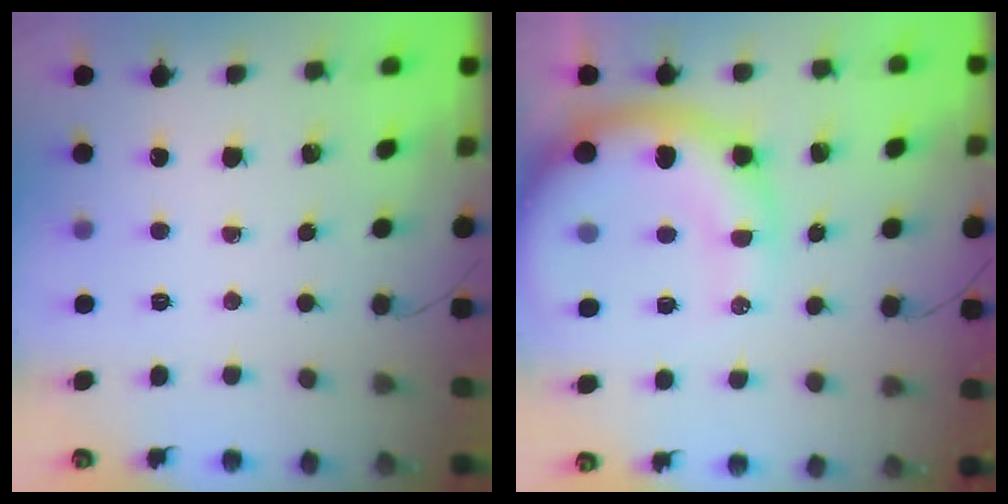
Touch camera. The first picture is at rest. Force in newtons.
{"total": 18.1, "press": 17.7, "slide": 4.0}